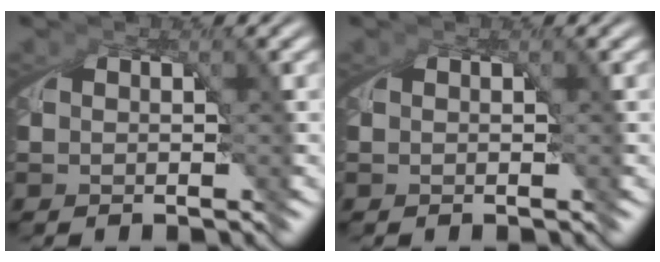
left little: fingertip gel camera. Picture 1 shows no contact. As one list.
[{"total": 0.0}]